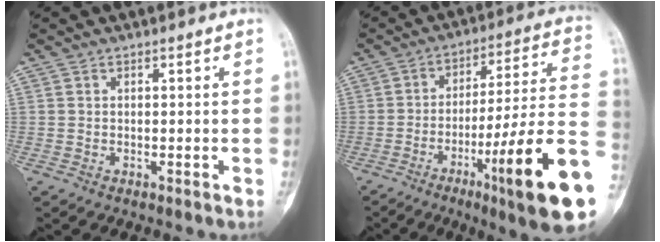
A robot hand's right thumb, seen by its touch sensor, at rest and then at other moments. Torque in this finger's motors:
{"motor_torque": [2.85, 1.30, 1.76, -1.02, 0.54]}